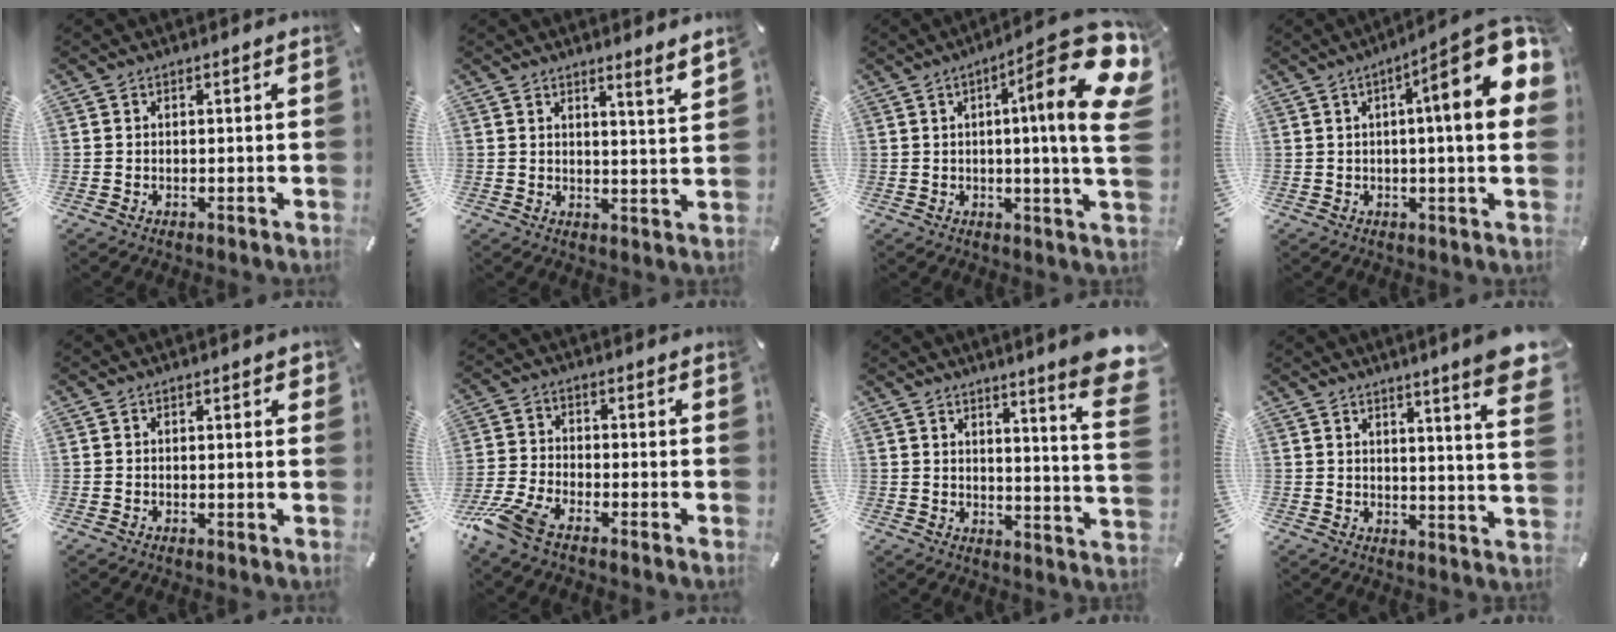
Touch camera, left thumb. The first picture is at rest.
{"total": 4.2, "force": [3.5, -0.8, 2.1], "torque": [-0.032, -0.033, 0.056]}
{"total": 23.9, "force": [7.4, 4.2, 22.4], "torque": [-0.313, -0.057, 0.104]}
{"total": 18.2, "force": [5.4, 3.5, 17.0], "torque": [-0.231, -0.037, 0.067]}
{"total": 0.8, "force": [0.2, 0.3, 0.7], "torque": [-0.006, 0.000, 0.001]}
{"total": 8.5, "force": [-6.3, 2.8, 5.0], "torque": [-0.128, 0.006, -0.125]}
{"total": 9.9, "force": [6.4, 0.7, 7.6], "torque": [-0.109, -0.062, 0.102]}
{"total": 8.9, "force": [5.8, 0.3, 6.7], "torque": [-0.100, -0.046, 0.094]}